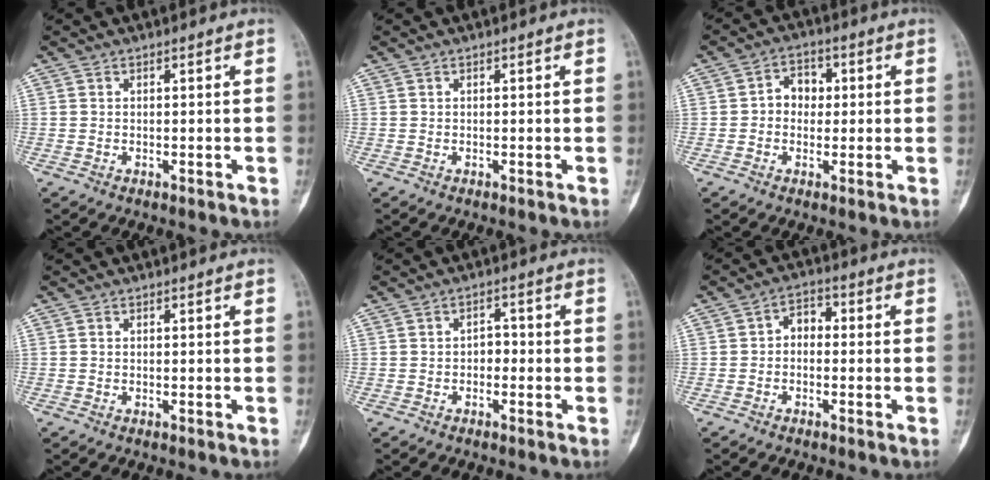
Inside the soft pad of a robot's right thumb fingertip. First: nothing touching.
{"total": 0.0}
{"total": 5.1, "force": [0.3, 4.2, 2.9], "torque": [-0.018, 0.016, -0.004]}
{"total": 0.0}
{"total": 2.2, "force": [-0.7, 1.7, 1.3], "torque": [-0.002, 0.014, -0.018]}
{"total": 3.7, "force": [-0.5, 2.7, 2.5], "torque": [-0.022, 0.020, -0.022]}